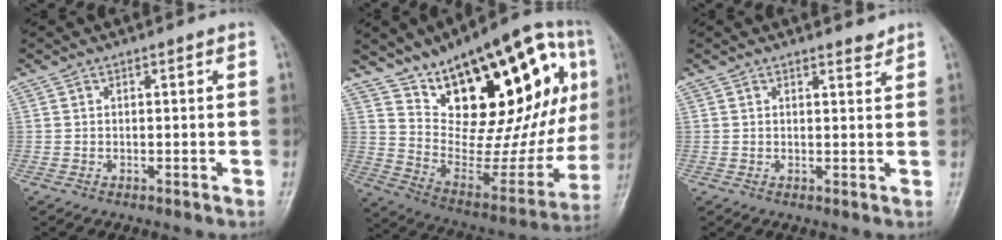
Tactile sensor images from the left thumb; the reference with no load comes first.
{"total": 32.6, "force": [13.8, 14.3, 25.9], "torque": [-0.326, -0.008, 0.234]}
{"total": 1.5, "force": [1.4, 0.3, 0.3], "torque": [0.003, -0.014, 0.020]}